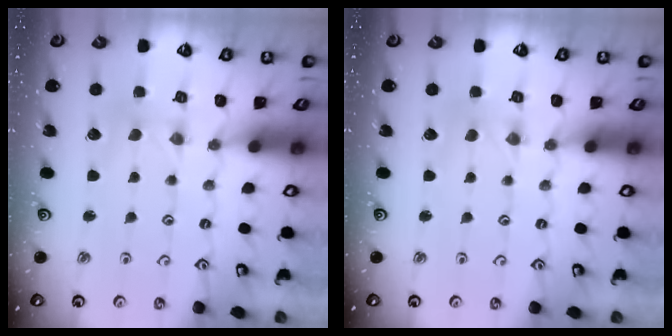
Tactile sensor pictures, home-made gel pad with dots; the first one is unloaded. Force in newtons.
{"total": 0.0}